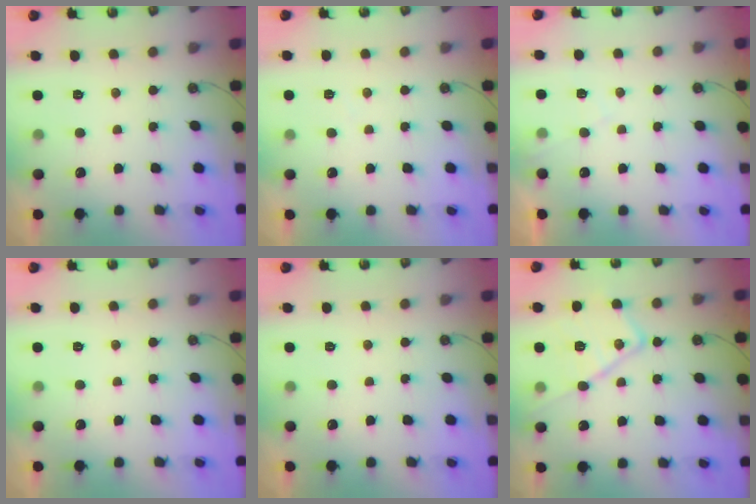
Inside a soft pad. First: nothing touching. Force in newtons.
{"total": 2.8, "press": 2.7, "slide": 0.5}
{"total": 5.7, "press": 5.7, "slide": 0.9}
{"total": 0.0}
{"total": 0.0}
{"total": 16.5, "press": 16.4, "slide": 1.2}